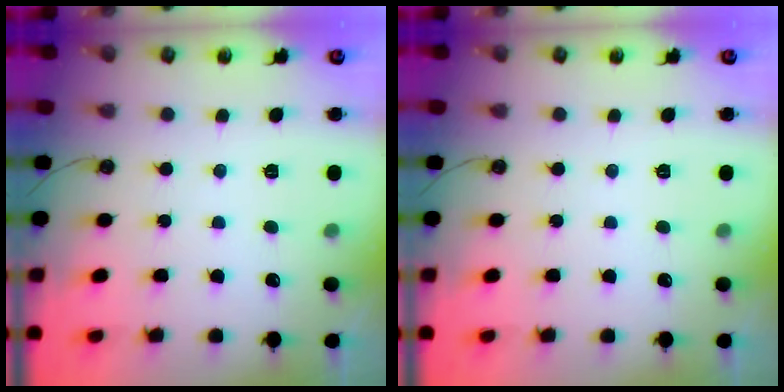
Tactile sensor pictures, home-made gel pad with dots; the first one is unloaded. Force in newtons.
{"total": 0.0}